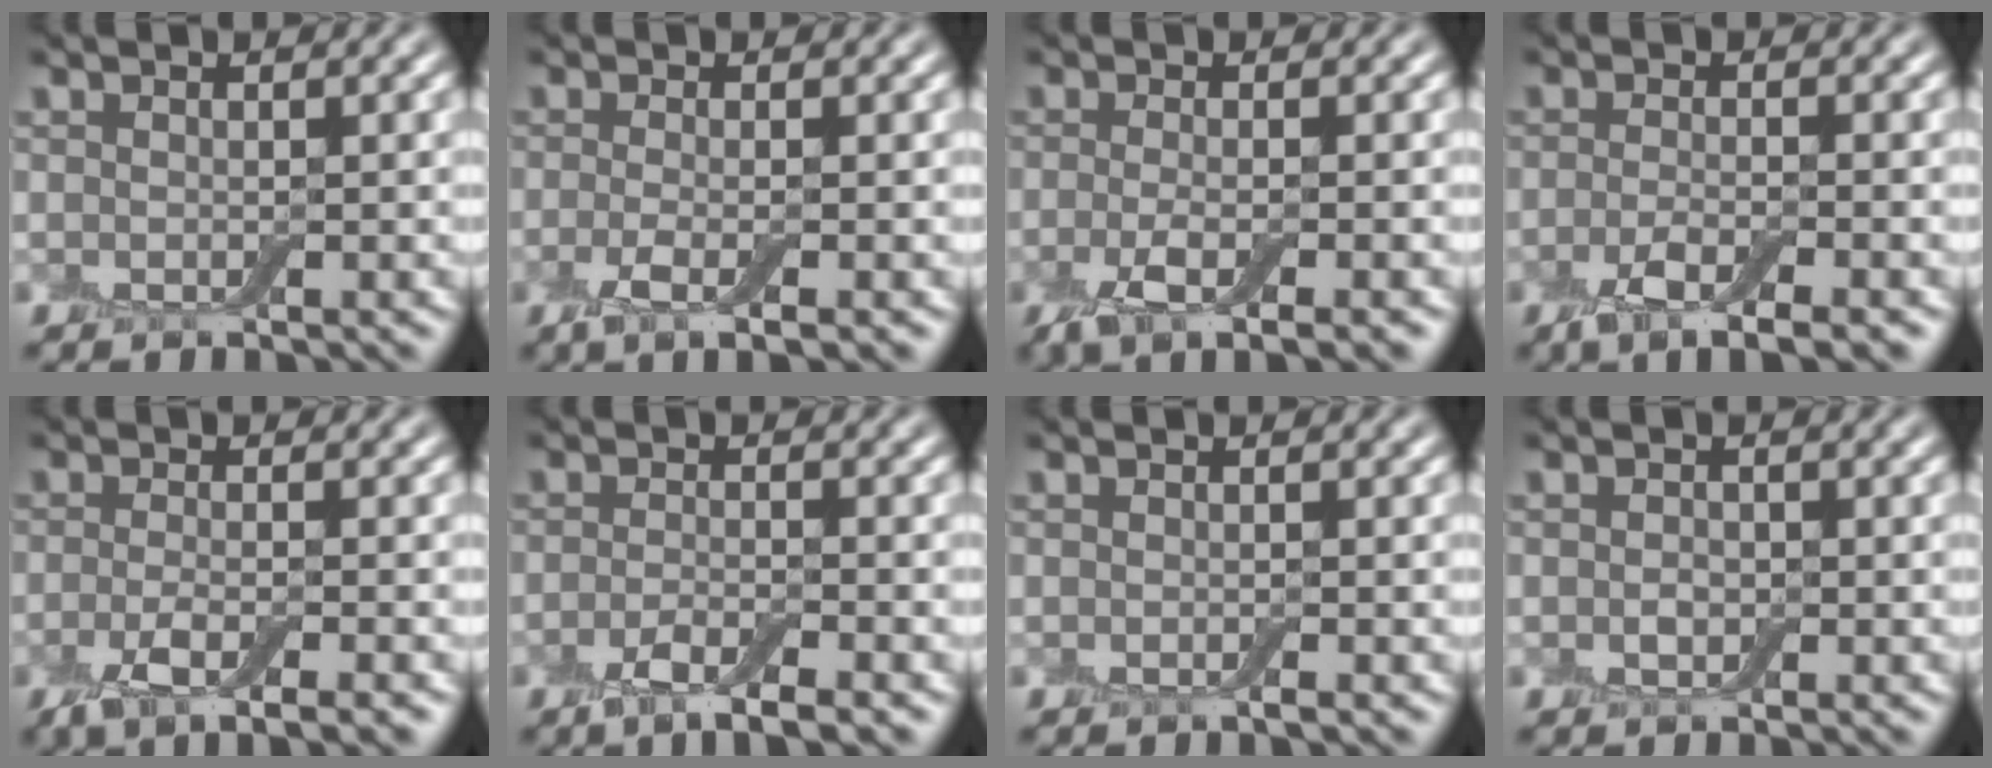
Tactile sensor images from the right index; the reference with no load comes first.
{"total": 2.9, "force": [-0.9, 0.8, 2.6], "torque": [-0.052, -0.009, -0.022]}
{"total": 4.1, "force": [-1.7, 1.3, 3.5], "torque": [-0.067, -0.011, -0.035]}
{"total": 4.0, "force": [-2.2, 1.1, 3.2], "torque": [-0.061, -0.011, -0.043]}
{"total": 4.4, "force": [-2.1, 1.3, 3.6], "torque": [-0.065, -0.011, -0.042]}
{"total": 3.2, "force": [-1.9, 0.8, 2.5], "torque": [-0.050, -0.005, -0.040]}
{"total": 0.5, "force": [-0.2, 0.0, 0.5], "torque": [-0.008, -0.001, -0.004]}
{"total": 0.9, "force": [-0.2, 0.7, 0.6], "torque": [-0.011, -0.002, -0.006]}